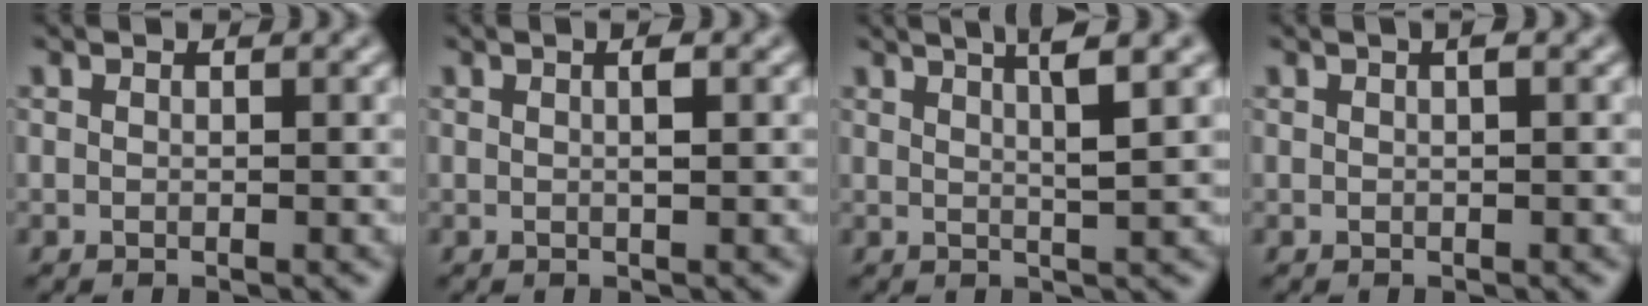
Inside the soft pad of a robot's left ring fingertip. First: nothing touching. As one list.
[{"total": 1.2, "force": [-0.1, 0.2, 1.1], "torque": [-0.009, 0.004, -0.002]}, {"total": 3.2, "force": [1.8, 0.1, 2.7], "torque": [-0.047, 0.006, 0.036]}, {"total": 0.8, "force": [0.1, 0.2, 0.8], "torque": [-0.003, 0.001, 0.002]}]